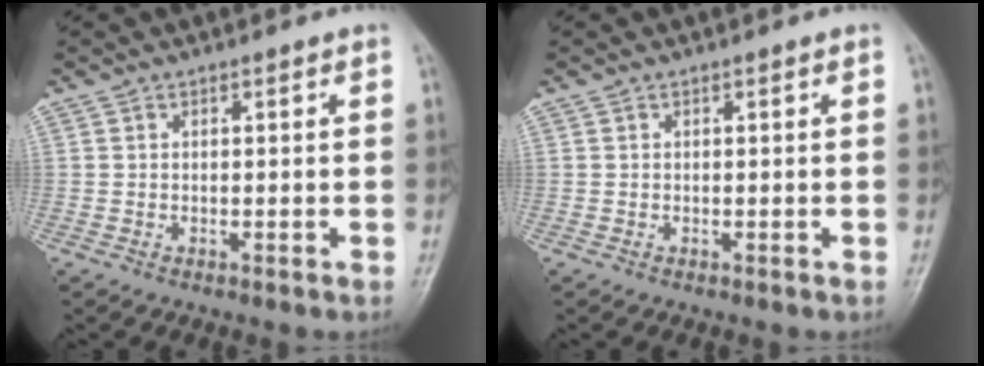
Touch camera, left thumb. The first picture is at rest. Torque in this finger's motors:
{"motor_torque": [0.00, 0.00, -0.07, 0.08, 0.00]}